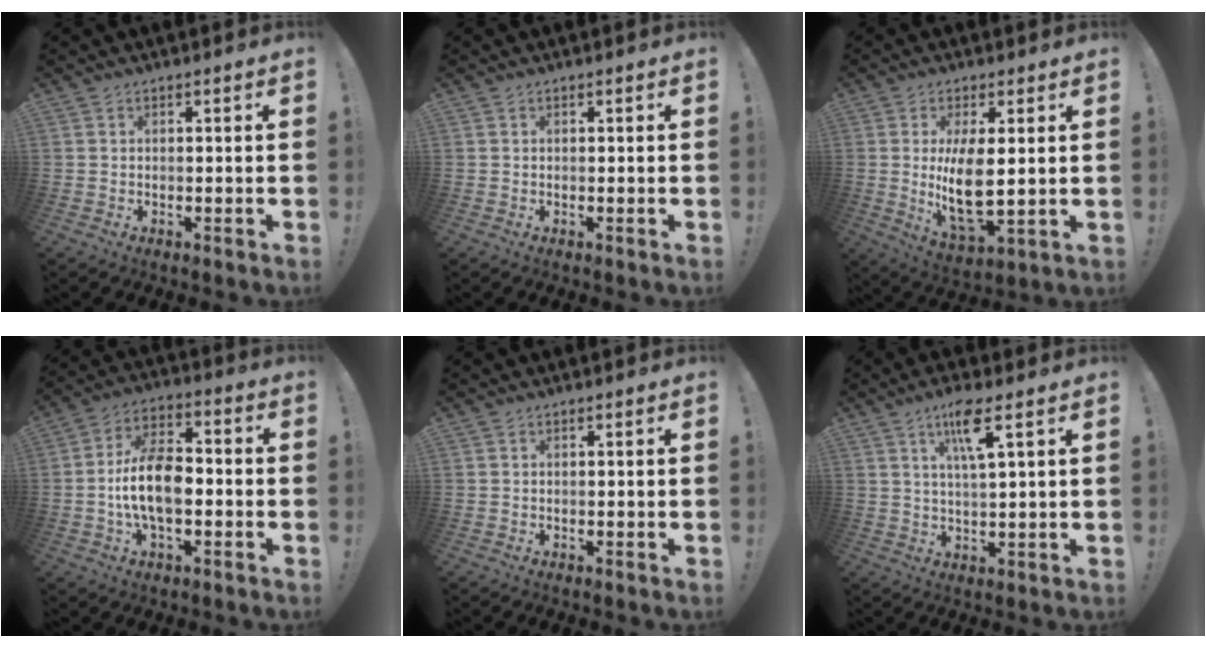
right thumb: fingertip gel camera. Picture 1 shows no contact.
{"total": 0.0}
{"total": 11.3, "force": [1.8, 4.5, 10.3], "torque": [-0.207, -0.028, 0.026]}
{"total": 13.4, "force": [-2.8, 7.5, 10.7], "torque": [-0.212, 0.010, -0.053]}
{"total": 0.0}
{"total": 9.0, "force": [4.5, 1.5, 7.6], "torque": [-0.130, -0.006, 0.071]}